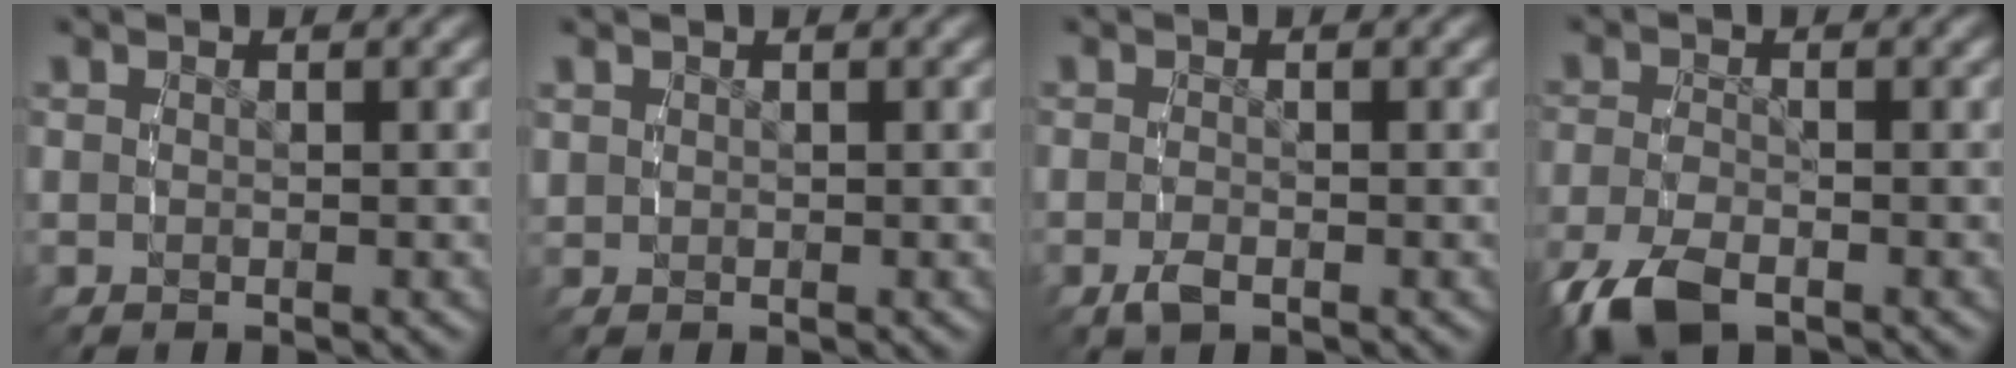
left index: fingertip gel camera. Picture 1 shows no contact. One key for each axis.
{"total": 0.5, "fx": 0.4, "fy": 0.2, "fz": -0.2, "tx": 0.002, "ty": -0.002, "tz": 0.010}
{"total": 0.8, "fx": -0.5, "fy": 0.1, "fz": 0.6, "tx": -0.019, "ty": 0.000, "tz": -0.011}
{"total": 3.5, "fx": -2.3, "fy": 1.4, "fz": 2.2, "tx": -0.057, "ty": -0.014, "tz": -0.034}